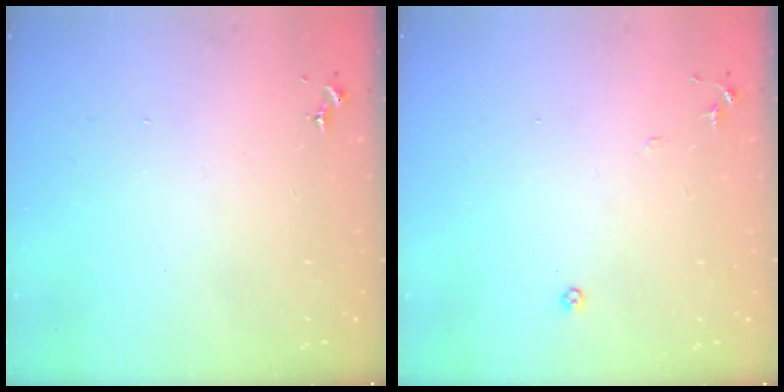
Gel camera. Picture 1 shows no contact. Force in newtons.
{"total": 6.1, "press": 6.1, "slide": 0.7}